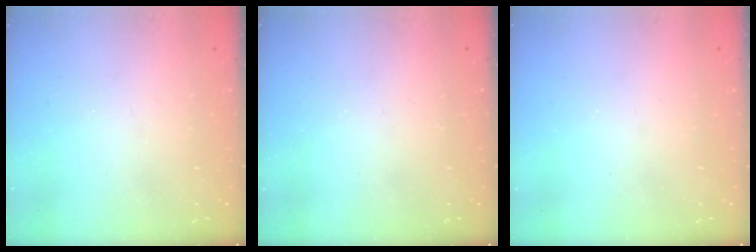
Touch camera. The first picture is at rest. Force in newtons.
{"total": 1.7, "press": 1.7, "slide": 0.2}
{"total": 0.0}